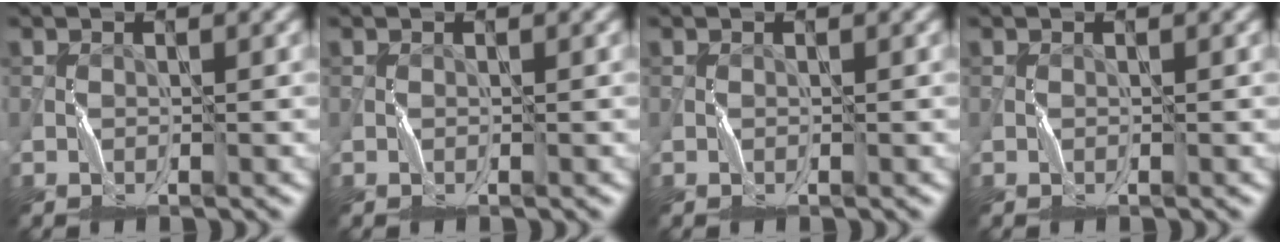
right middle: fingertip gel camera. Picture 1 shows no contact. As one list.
[{"total": 0.0}, {"total": 0.0}, {"total": 0.0}]